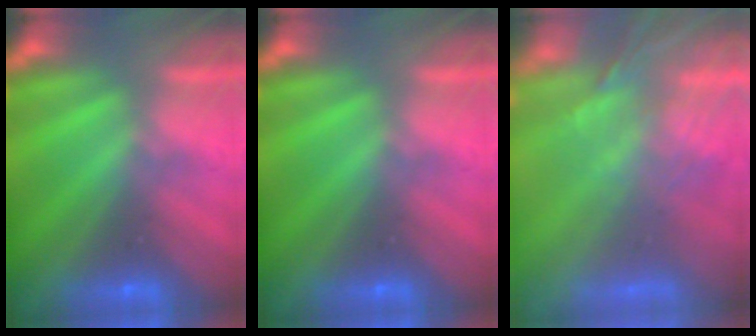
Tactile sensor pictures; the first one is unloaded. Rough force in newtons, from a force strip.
{"total": 0.0}
{"total": 6.9}